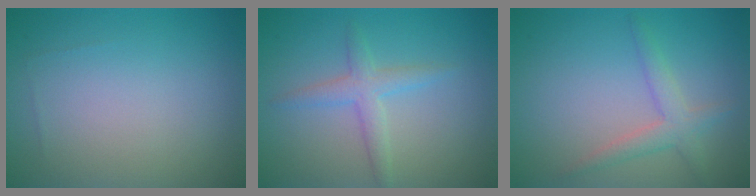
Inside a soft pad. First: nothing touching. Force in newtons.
{"total": 2.3, "press": 2.3, "slide": 0.0}
{"total": 2.4, "press": 2.4, "slide": 0.1}